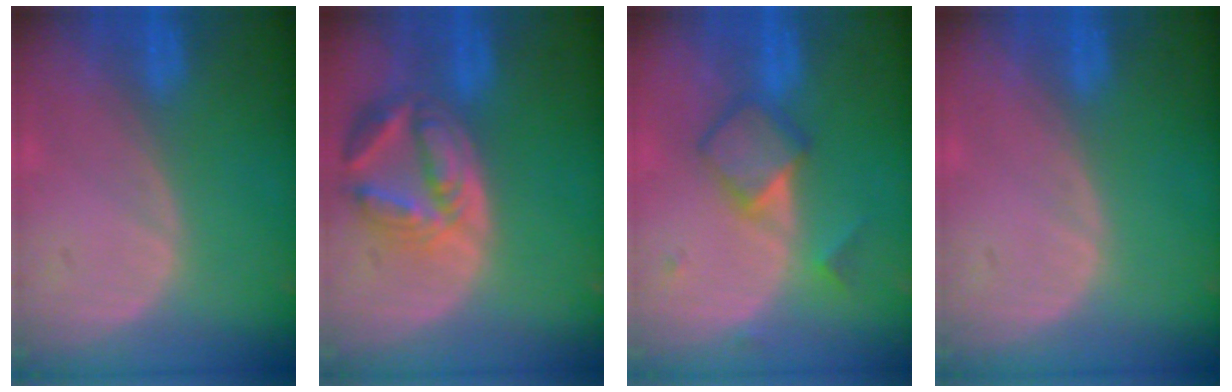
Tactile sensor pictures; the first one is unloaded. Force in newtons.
{"total": 8.1, "press": 7.2, "slide": 3.7}
{"total": 5.0, "press": 4.8, "slide": 1.3}
{"total": 0.0}